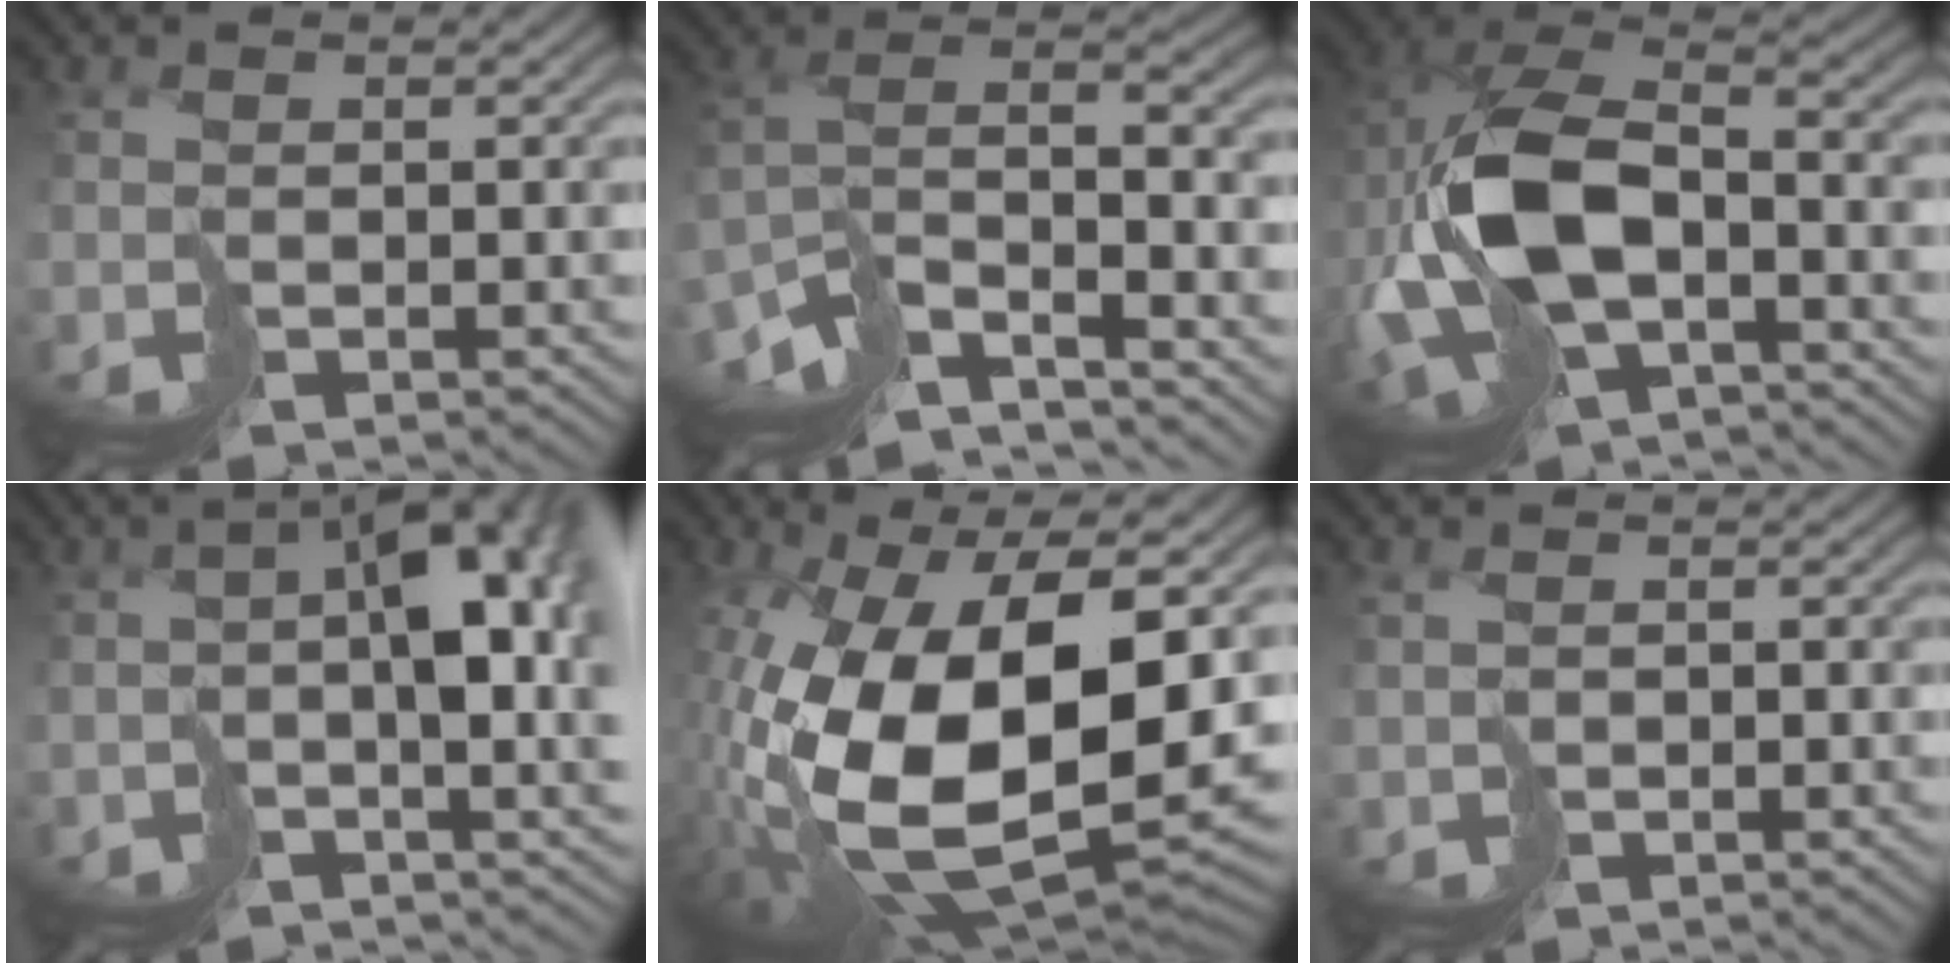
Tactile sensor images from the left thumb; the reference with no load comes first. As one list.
[{"total": 11.1, "force": [-6.6, 3.5, 8.2], "torque": [-0.180, -0.009, -0.116]}, {"total": 13.7, "force": [-1.9, 7.2, 11.5], "torque": [-0.285, -0.009, -0.034]}, {"total": 10.6, "force": [1.5, 3.7, 9.8], "torque": [-0.162, 0.002, 0.032]}, {"total": 19.0, "force": [-1.0, 9.5, 16.5], "torque": [-0.338, -0.043, 0.003]}, {"total": 1.9, "force": [0.2, 1.3, 1.4], "torque": [-0.032, -0.001, 0.006]}]